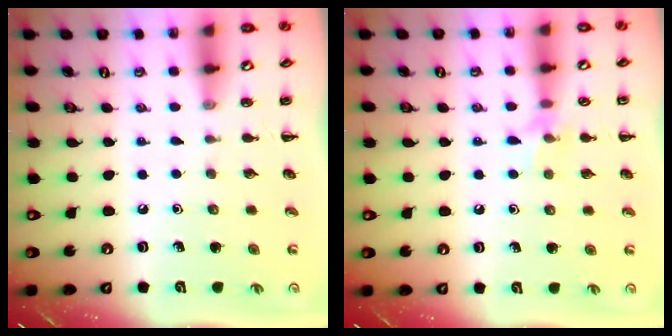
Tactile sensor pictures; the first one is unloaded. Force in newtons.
{"total": 6.8, "press": 6.6, "slide": 1.6}